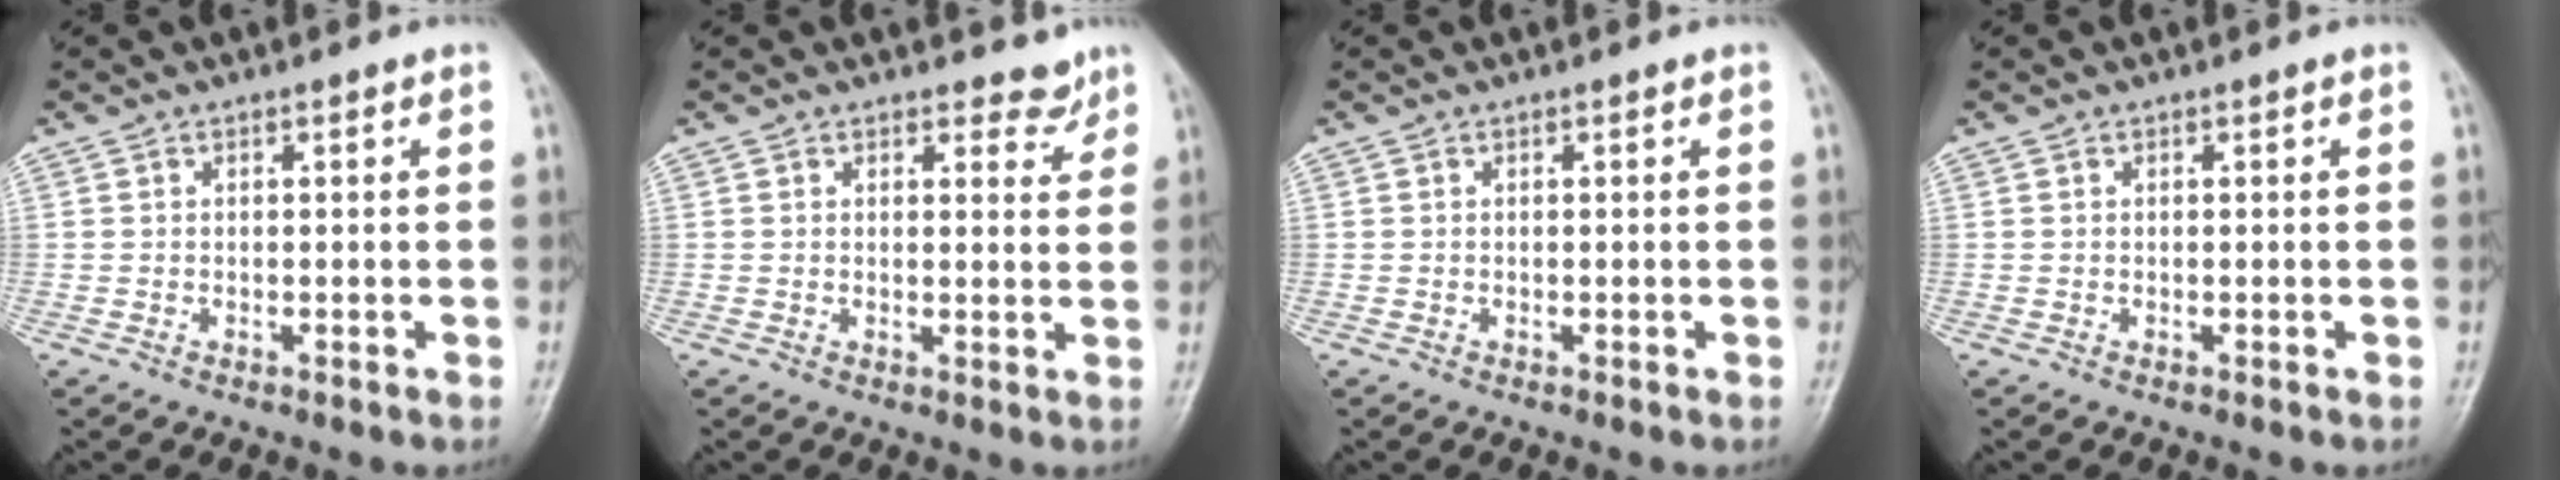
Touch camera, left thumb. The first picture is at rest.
{"total": 2.9, "force": [2.5, 1.4, 0.6], "torque": [0.009, -0.020, 0.026]}
{"total": 0.0}
{"total": 0.0}